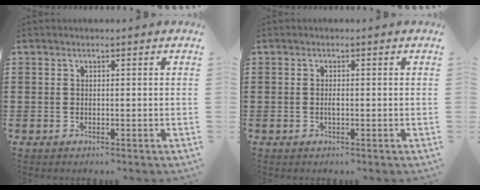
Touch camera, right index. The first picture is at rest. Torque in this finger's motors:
{"motor_torque": [2.14, 0.00, 0.11, 0.04]}